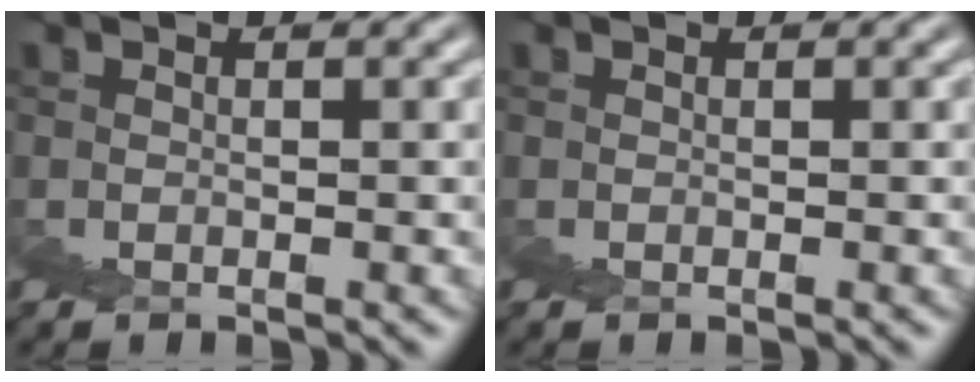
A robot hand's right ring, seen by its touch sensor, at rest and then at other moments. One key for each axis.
{"total": 0.0}